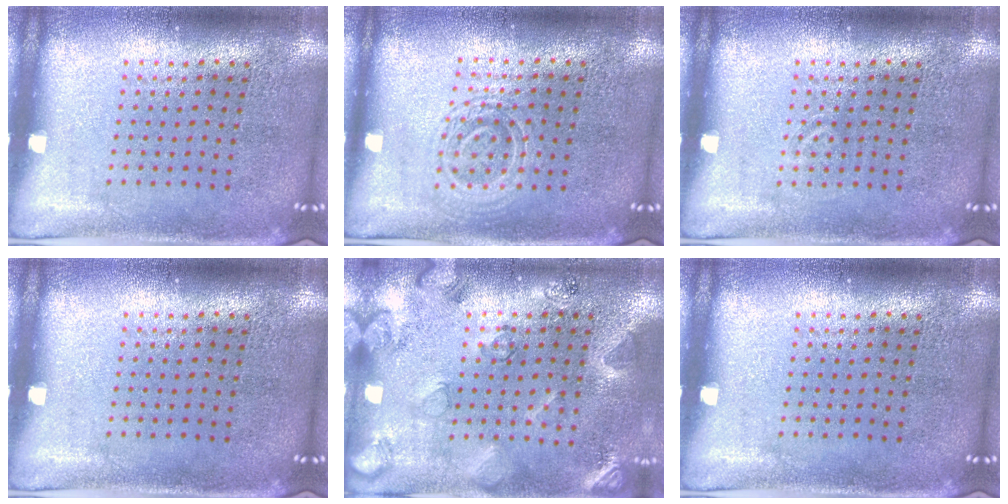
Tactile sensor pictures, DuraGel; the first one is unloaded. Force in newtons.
{"total": 1.1, "press": 1.0, "slide": 0.3}
{"total": 0.7, "press": 0.7, "slide": 0.2}
{"total": 0.0}
{"total": 2.1, "press": 2.0, "slide": 0.7}
{"total": 0.0}